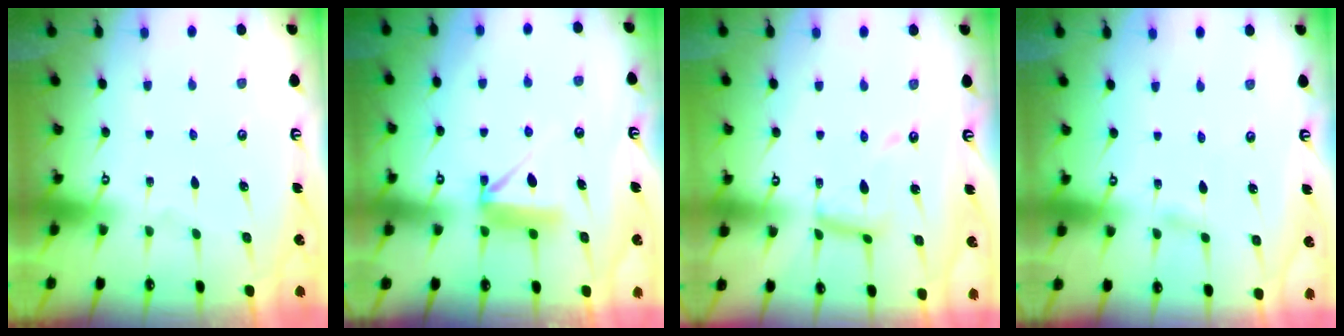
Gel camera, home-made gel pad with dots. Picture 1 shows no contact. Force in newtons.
{"total": 7.4, "press": 7.4, "slide": 0.4}
{"total": 11.8, "press": 11.7, "slide": 1.1}
{"total": 2.6, "press": 2.6, "slide": 0.3}